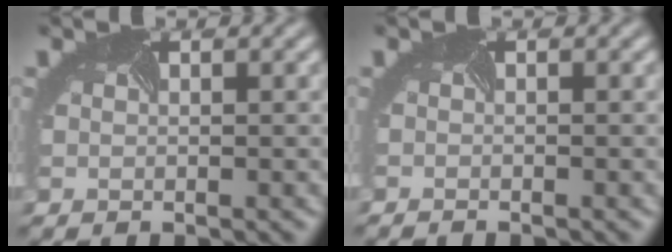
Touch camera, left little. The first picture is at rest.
{"total": 1.4, "force": [-1.4, -0.2, 0.0], "torque": [-0.002, -0.010, -0.022]}